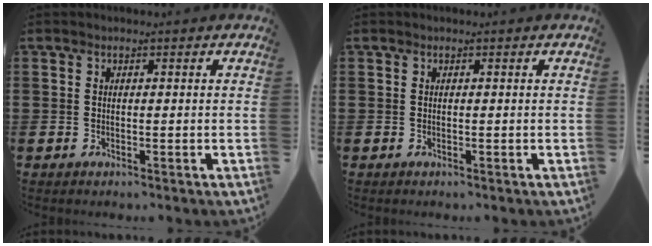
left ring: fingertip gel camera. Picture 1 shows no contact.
{"total": 0.0}